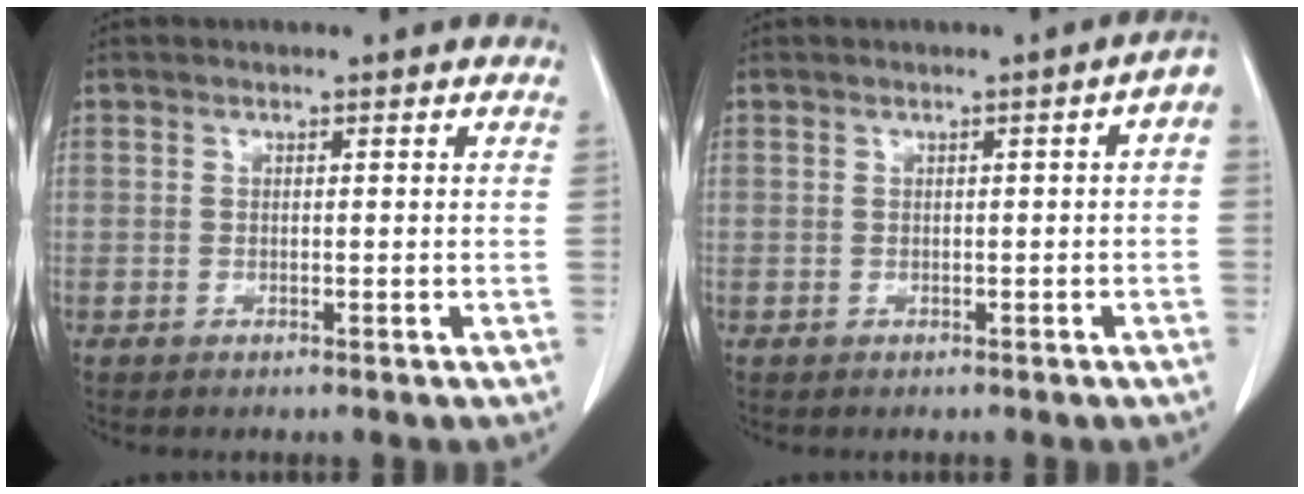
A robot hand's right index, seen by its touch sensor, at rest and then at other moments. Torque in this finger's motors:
{"motor_torque": [0.36, -0.08, 0.17, 0.01]}